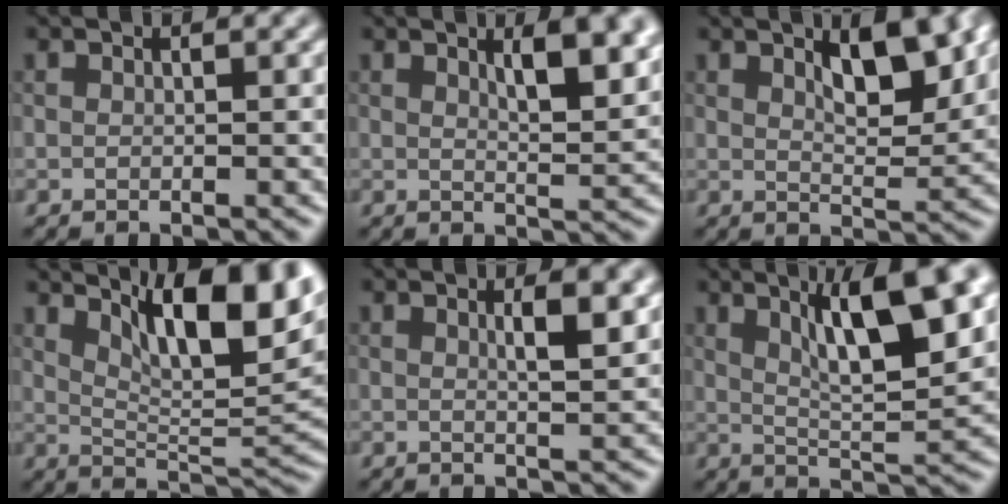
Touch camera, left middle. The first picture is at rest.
{"total": 5.4, "force": [2.3, 1.7, 4.5], "torque": [-0.057, 0.002, 0.032]}
{"total": 4.9, "force": [2.3, 1.7, 4.0], "torque": [-0.068, -0.003, 0.035]}
{"total": 10.6, "force": [5.5, 2.9, 8.5], "torque": [-0.129, 0.002, 0.096]}
{"total": 2.9, "force": [0.9, 0.7, 2.7], "torque": [-0.035, 0.002, 0.011]}
{"total": 9.2, "force": [3.6, 2.3, 8.1], "torque": [-0.121, 0.004, 0.060]}